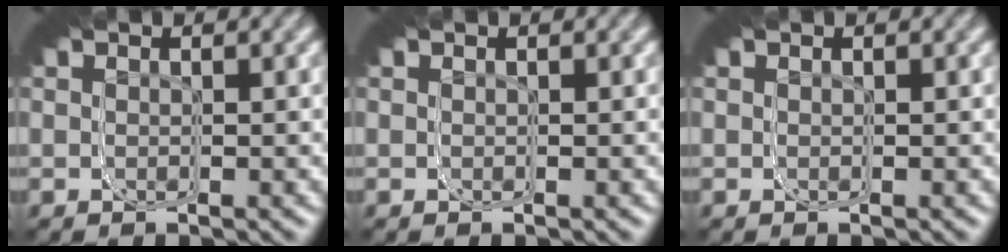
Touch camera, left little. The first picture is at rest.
{"total": 0.0}
{"total": 0.0}